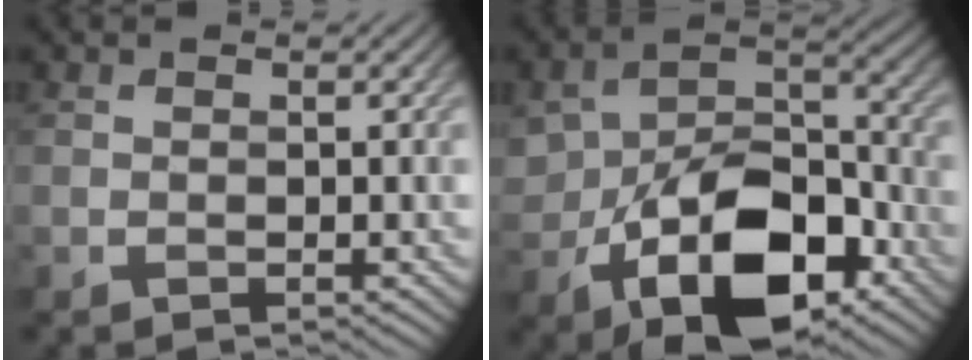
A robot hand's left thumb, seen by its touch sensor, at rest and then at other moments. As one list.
[{"total": 14.3, "force": [-5.5, 8.8, 9.8], "torque": [-0.182, -0.037, -0.091]}]